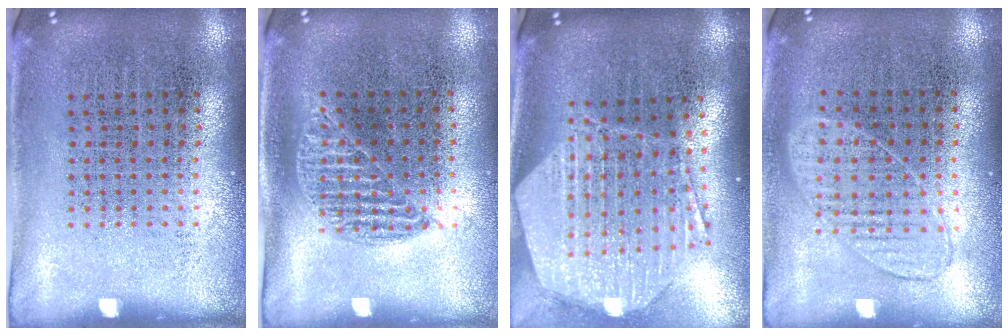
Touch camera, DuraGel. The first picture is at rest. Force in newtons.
{"total": 0.9, "press": 0.8, "slide": 0.4}
{"total": 2.9, "press": 2.3, "slide": 1.8}
{"total": 0.9, "press": 0.8, "slide": 0.3}